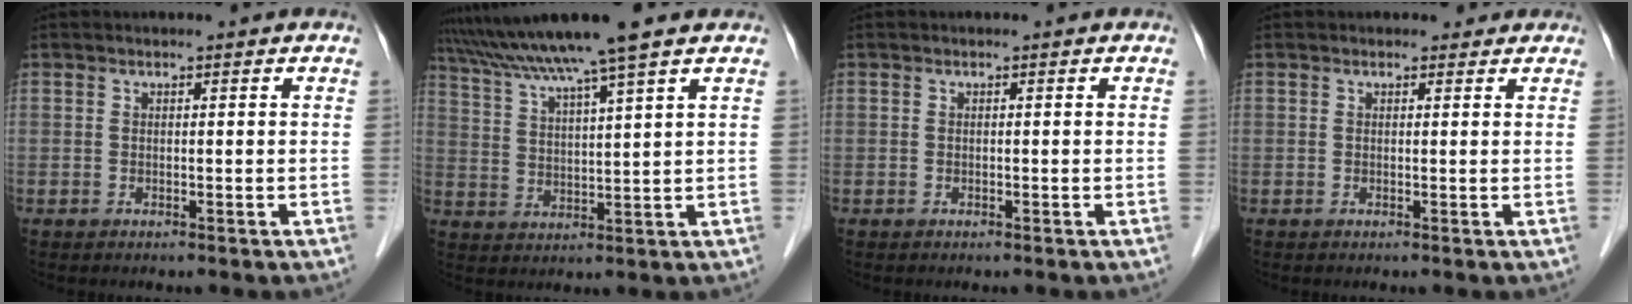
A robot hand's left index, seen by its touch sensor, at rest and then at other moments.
{"total": 11.5, "force": [9.3, -1.8, 6.5], "torque": [-0.117, 0.019, 0.156]}
{"total": 0.0}
{"total": 1.5, "force": [1.2, 0.8, 0.2], "torque": [0.001, 0.003, 0.010]}